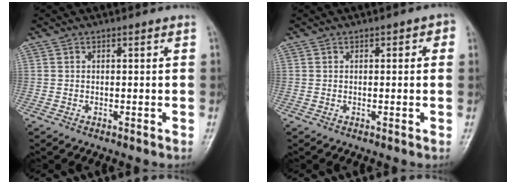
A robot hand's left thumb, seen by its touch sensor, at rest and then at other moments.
{"total": 2.4, "force": [0.6, 1.2, 2.0], "torque": [-0.010, 0.004, 0.001]}